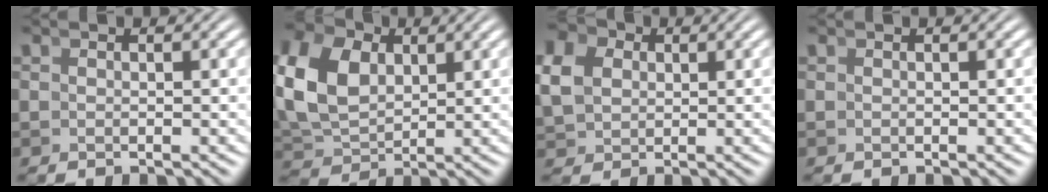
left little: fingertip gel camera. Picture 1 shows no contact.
{"total": 8.1, "force": [1.4, 6.4, 4.8], "torque": [-0.119, -0.016, 0.034]}
{"total": 4.9, "force": [1.7, 3.9, 2.4], "torque": [-0.055, 0.001, 0.033]}
{"total": 0.0}